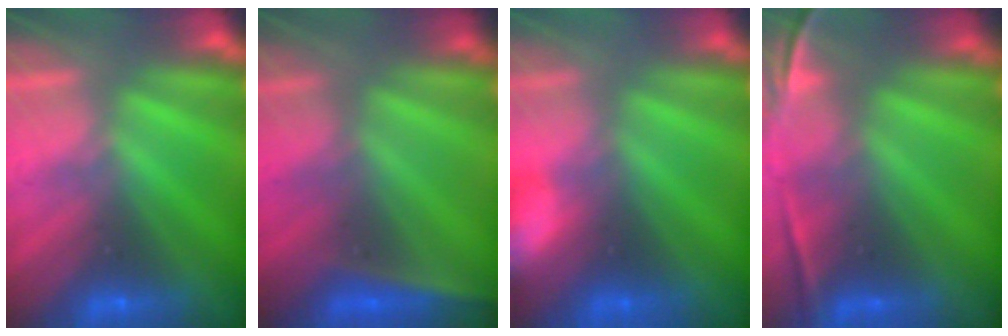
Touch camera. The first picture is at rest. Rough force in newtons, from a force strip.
{"total": 2.7}
{"total": 8.6}
{"total": 7.4}